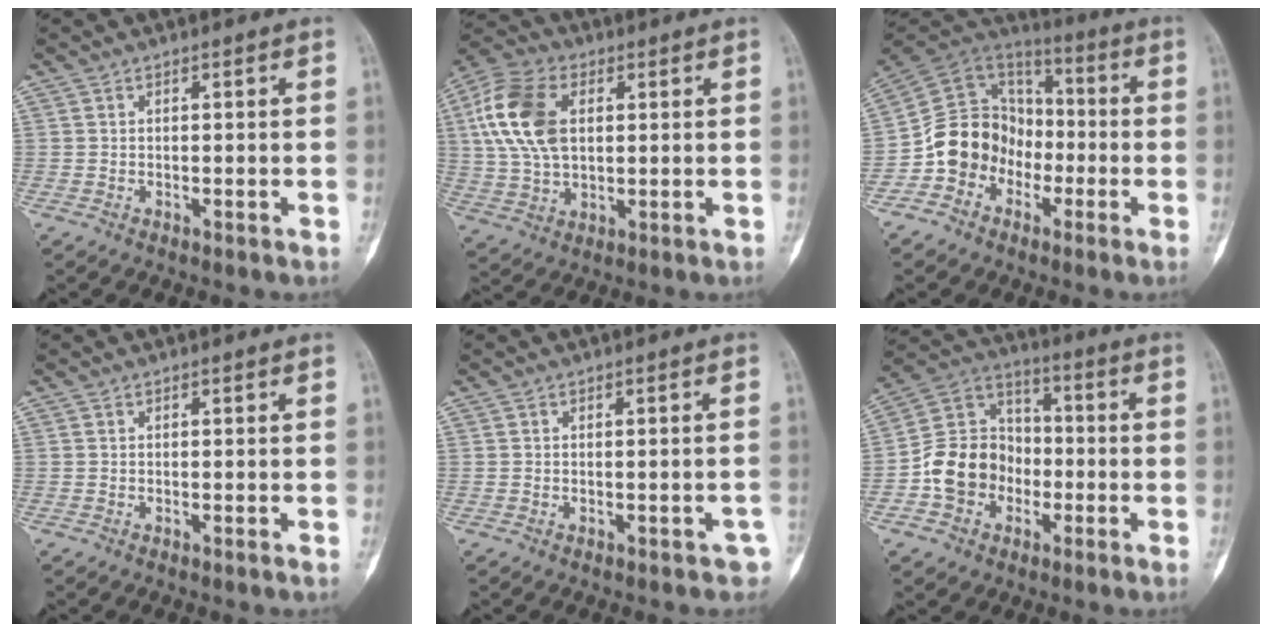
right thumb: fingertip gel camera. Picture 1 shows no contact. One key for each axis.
{"total": 14.9, "fx": 3.1, "fy": 9.3, "fz": 11.2, "tx": -0.230, "ty": 0.011, "tz": 0.057}
{"total": 14.6, "fx": -5.5, "fy": 12.5, "fz": 5.3, "tx": -0.054, "ty": 0.086, "tz": -0.103}
{"total": 0.0}
{"total": 2.2, "fx": -1.1, "fy": 1.3, "fz": 1.4, "tx": -0.011, "ty": 0.017, "tz": -0.008}
{"total": 13.6, "fx": -3.7, "fy": 11.4, "fz": 6.4, "tx": -0.085, "ty": 0.050, "tz": -0.073}